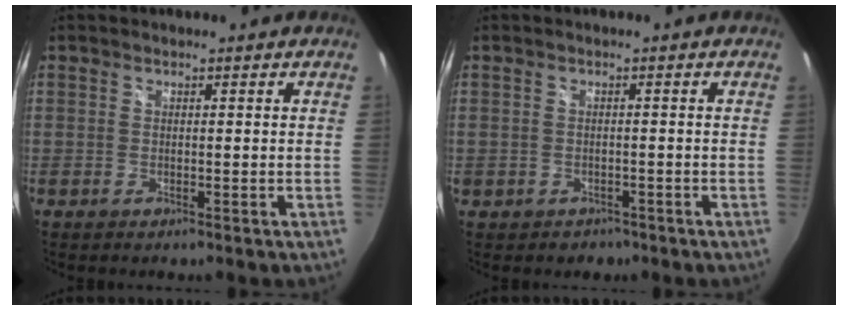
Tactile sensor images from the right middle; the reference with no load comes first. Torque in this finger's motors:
{"motor_torque": [-0.07, -0.01, 0.00, 0.02]}